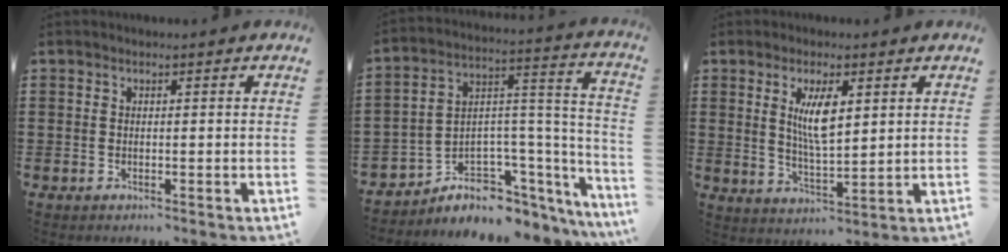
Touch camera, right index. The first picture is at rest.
{"total": 5.0, "force": [-3.4, 3.4, 1.2], "torque": [-0.030, -0.021, -0.059]}
{"total": 6.4, "force": [2.0, 2.0, 5.7], "torque": [-0.109, 0.001, 0.033]}